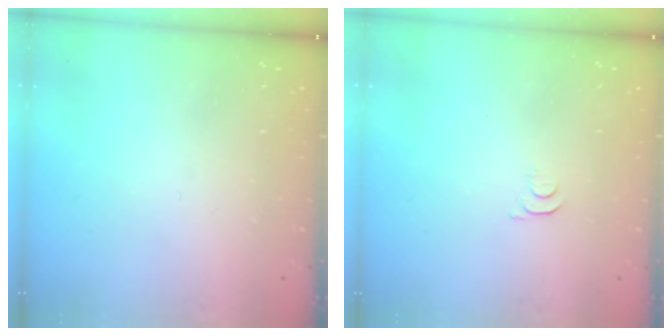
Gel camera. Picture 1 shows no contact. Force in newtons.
{"total": 3.3, "press": 3.2, "slide": 0.4}